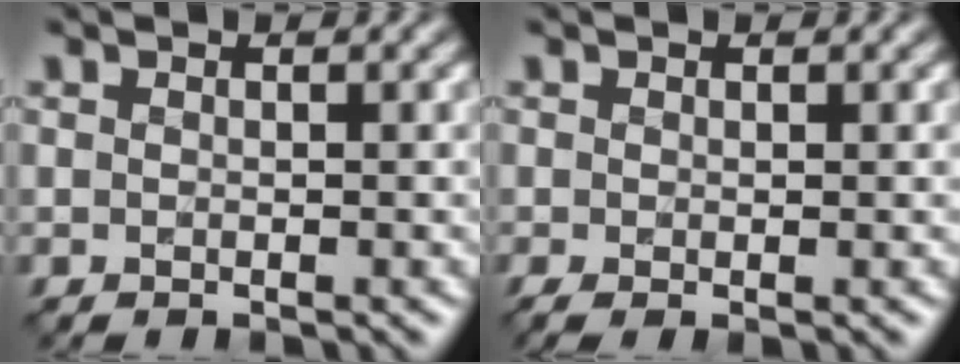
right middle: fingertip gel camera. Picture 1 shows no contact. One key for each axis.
{"total": 0.7, "fx": 0.0, "fy": 0.2, "fz": 0.7, "tx": -0.017, "ty": -0.005, "tz": -0.002}